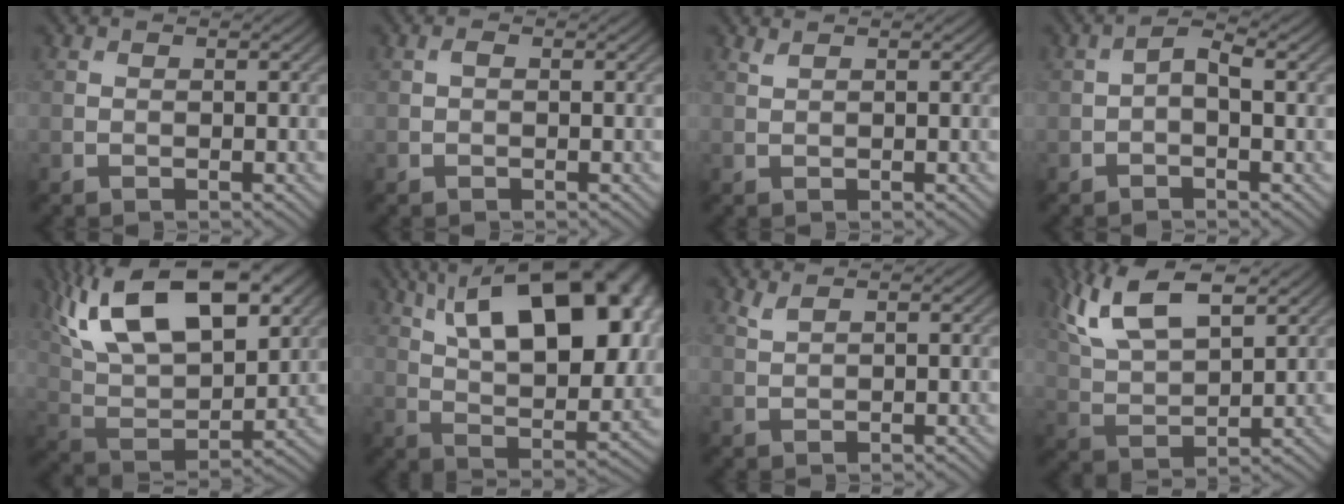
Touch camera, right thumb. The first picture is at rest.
{"total": 0.6, "force": [0.1, 0.4, 0.5], "torque": [-0.010, 0.002, 0.001]}
{"total": 0.6, "force": [0.6, 0.0, 0.2], "torque": [-0.008, 0.003, 0.014]}
{"total": 2.4, "force": [-0.1, 1.0, 2.1], "torque": [-0.039, 0.006, -0.005]}
{"total": 17.8, "force": [9.4, 8.2, 12.8], "torque": [-0.250, 0.026, 0.148]}
{"total": 20.8, "force": [8.8, 9.8, 16.1], "torque": [-0.248, 0.045, 0.130]}
{"total": 1.3, "force": [1.1, 0.2, 0.7], "torque": [-0.021, 0.005, 0.027]}
{"total": 11.7, "force": [7.0, 4.5, 8.2], "torque": [-0.191, 0.015, 0.132]}